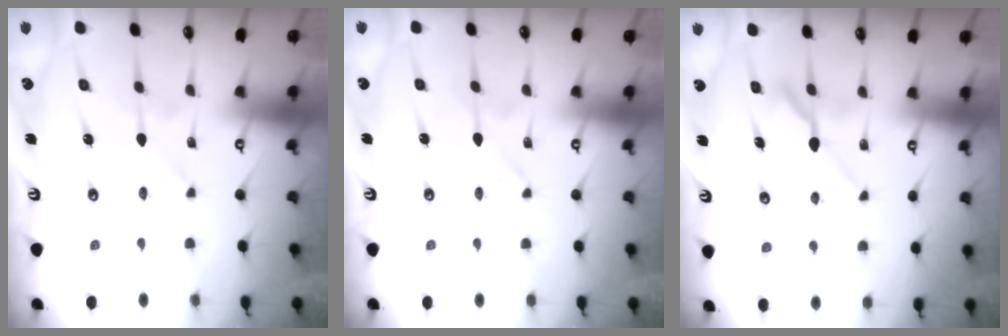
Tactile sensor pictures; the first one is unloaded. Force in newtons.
{"total": 0.0}
{"total": 6.1, "press": 6.1, "slide": 0.7}